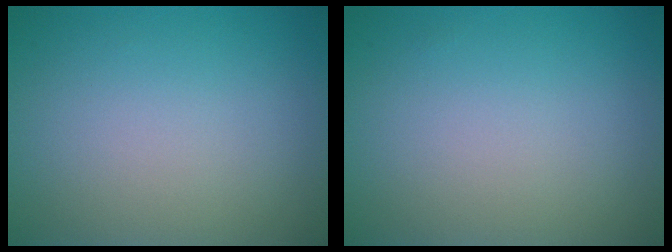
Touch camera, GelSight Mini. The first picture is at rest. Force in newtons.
{"total": 0.0}